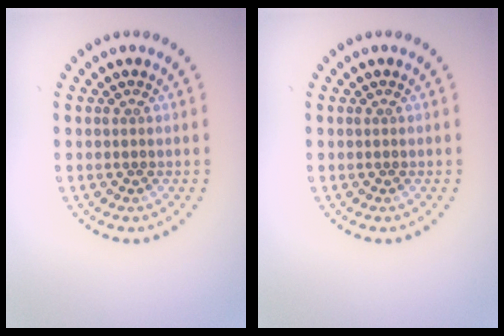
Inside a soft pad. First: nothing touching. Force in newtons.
{"total": 0.0}